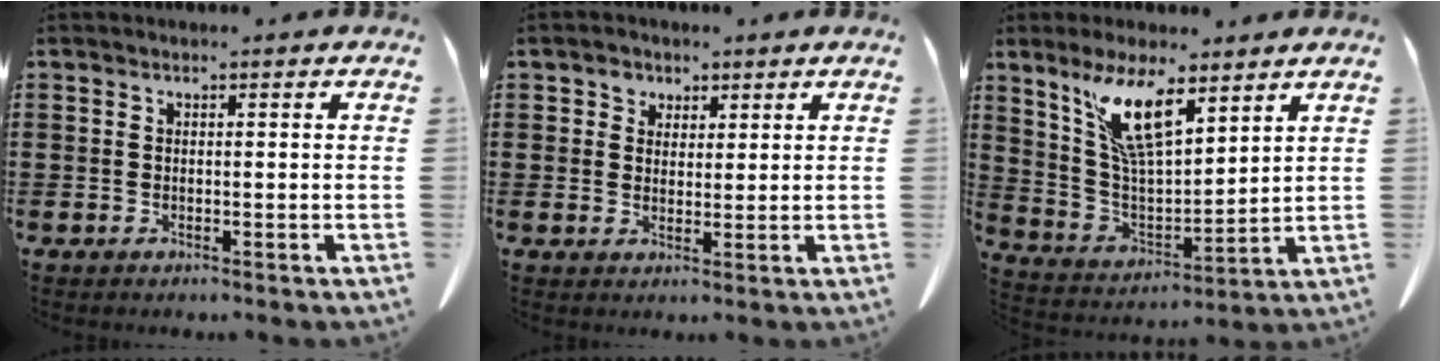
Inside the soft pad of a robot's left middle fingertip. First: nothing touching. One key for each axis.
{"total": 2.5, "fx": 1.5, "fy": 1.9, "fz": 0.4, "tx": -0.011, "ty": 0.004, "tz": 0.026}
{"total": 11.2, "fx": 7.6, "fy": 3.3, "fz": 7.5, "tx": -0.167, "ty": -0.021, "tz": 0.141}